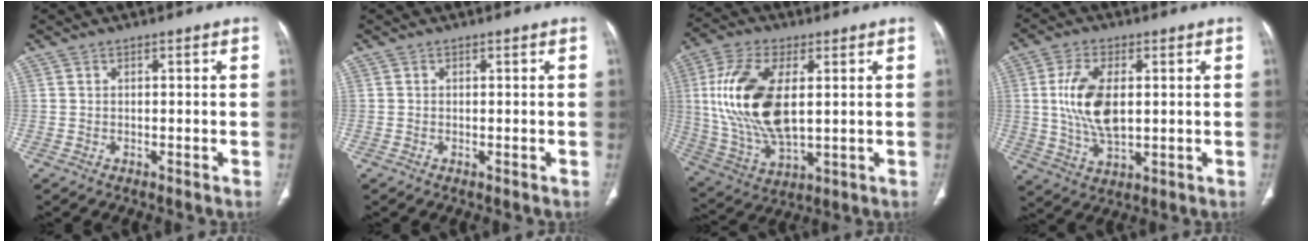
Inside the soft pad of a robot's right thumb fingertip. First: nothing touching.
{"total": 0.0}
{"total": 18.6, "force": [2.7, 9.2, 15.9], "torque": [-0.329, -0.011, 0.058]}
{"total": 11.4, "force": [1.3, 5.9, 9.7], "torque": [-0.194, -0.007, 0.031]}